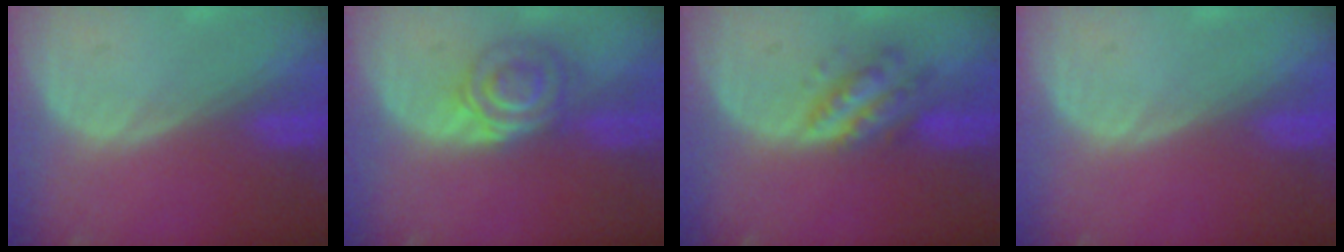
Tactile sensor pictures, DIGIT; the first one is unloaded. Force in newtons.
{"total": 6.1, "press": 5.6, "slide": 2.5}
{"total": 5.3, "press": 5.3, "slide": 0.2}
{"total": 0.0}